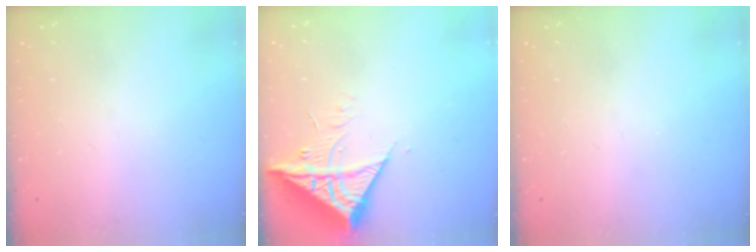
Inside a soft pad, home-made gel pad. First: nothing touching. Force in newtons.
{"total": 10.4, "press": 10.3, "slide": 1.4}
{"total": 0.0}